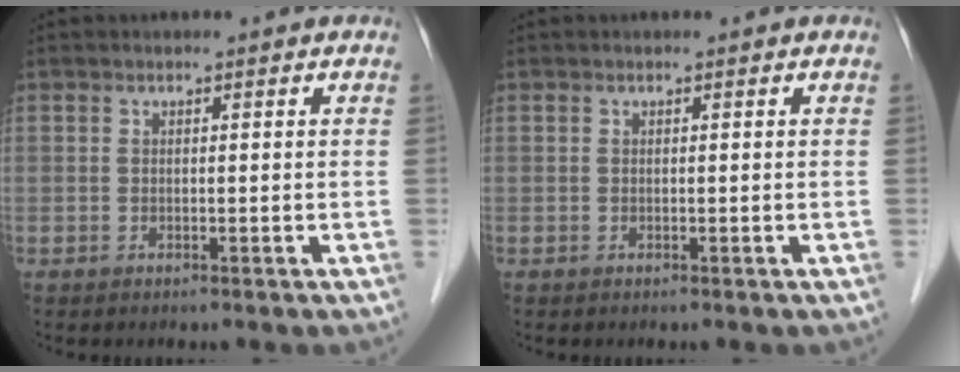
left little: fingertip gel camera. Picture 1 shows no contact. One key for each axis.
{"total": 0.0}